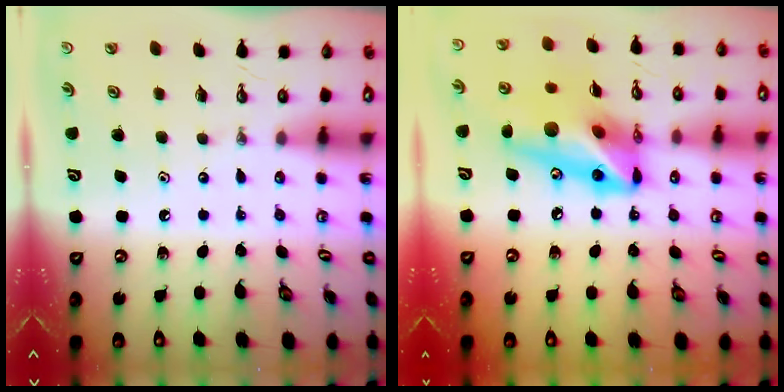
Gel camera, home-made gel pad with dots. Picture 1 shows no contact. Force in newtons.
{"total": 17.3, "press": 17.0, "slide": 3.2}